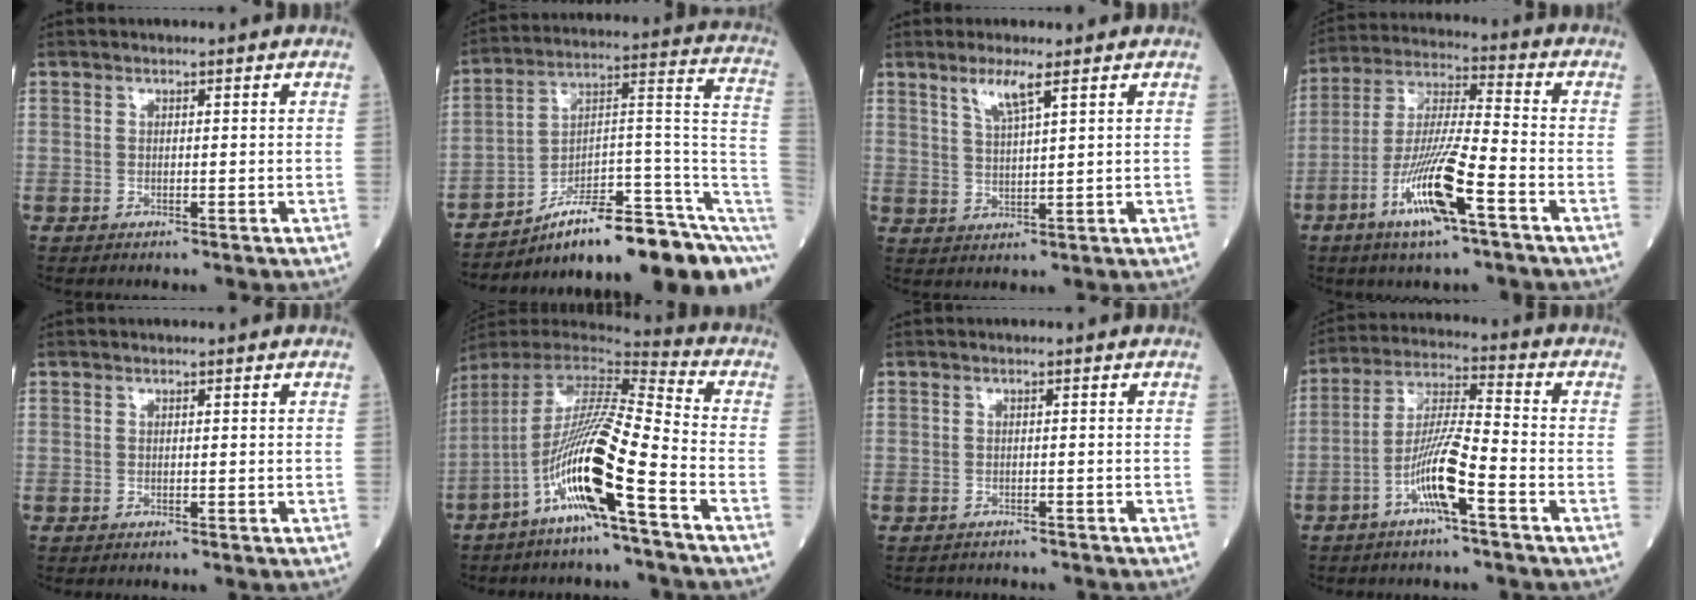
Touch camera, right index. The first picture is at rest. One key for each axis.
{"total": 18.9, "fx": -11.4, "fy": 3.0, "fz": 14.8, "tx": -0.149, "ty": 0.063, "tz": -0.173}
{"total": 4.2, "fx": 2.6, "fy": 0.0, "fz": 3.3, "tx": -0.067, "ty": -0.003, "tz": 0.053}
{"total": 13.2, "fx": -6.3, "fy": 1.1, "fz": 11.5, "tx": -0.228, "ty": -0.012, "tz": -0.118}
{"total": 0.0}
{"total": 15.9, "fx": -7.2, "fy": -0.1, "fz": 14.1, "tx": -0.279, "ty": -0.015, "tz": -0.143}
{"total": 1.4, "fx": -1.3, "fy": 0.7, "fz": 0.1, "tx": -0.009, "ty": 0.002, "tz": -0.018}
{"total": 9.0, "fx": -4.3, "fy": 0.5, "fz": 7.9, "tx": -0.156, "ty": 0.007, "tz": -0.084}